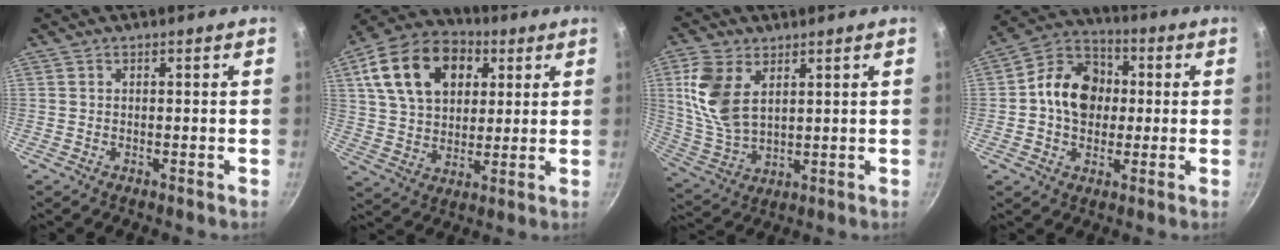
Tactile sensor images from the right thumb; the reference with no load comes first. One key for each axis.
{"total": 19.7, "fx": 6.8, "fy": 13.5, "fz": 12.6, "tx": -0.202, "ty": 0.007, "tz": 0.110}
{"total": 12.0, "fx": 4.0, "fy": 7.2, "fz": 8.7, "tx": -0.170, "ty": -0.013, "tz": 0.092}
{"total": 13.2, "fx": 0.7, "fy": 10.5, "fz": 7.9, "tx": -0.094, "ty": 0.021, "tz": -0.009}